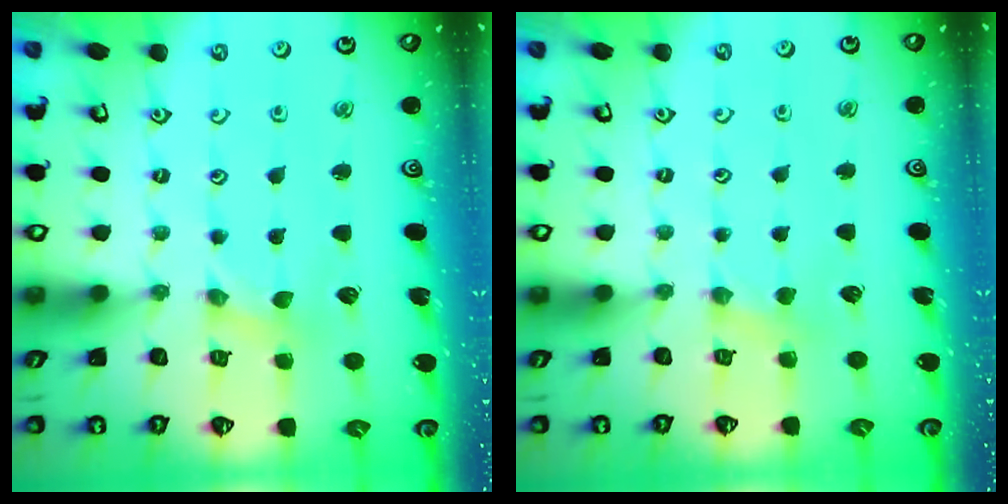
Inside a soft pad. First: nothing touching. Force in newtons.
{"total": 2.3, "press": 2.2, "slide": 0.5}